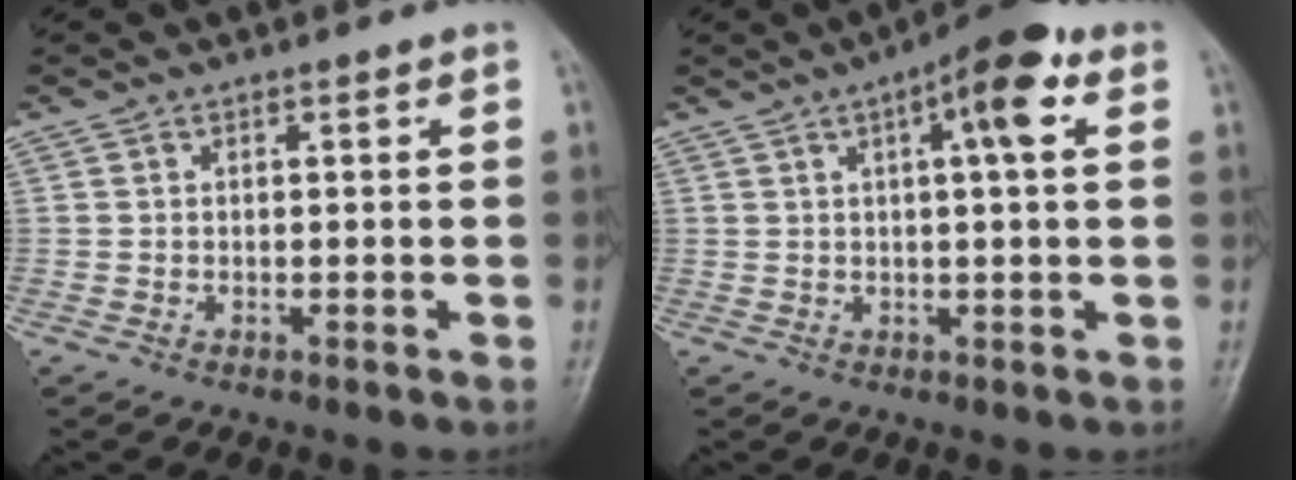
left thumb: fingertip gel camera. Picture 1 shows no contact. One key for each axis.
{"total": 8.9, "fx": 3.2, "fy": 2.2, "fz": 8.0, "tx": -0.115, "ty": 0.013, "tz": 0.041}